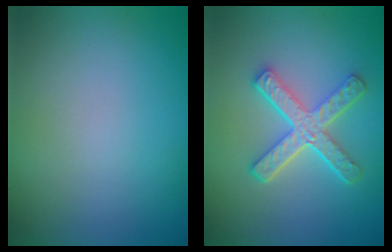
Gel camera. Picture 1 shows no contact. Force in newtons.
{"total": 5.0, "press": 3.7, "slide": 3.3}